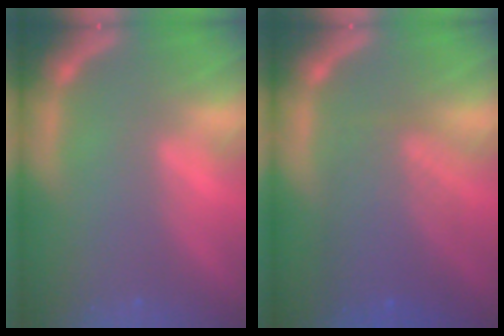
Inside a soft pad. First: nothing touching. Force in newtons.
{"total": 6.6}